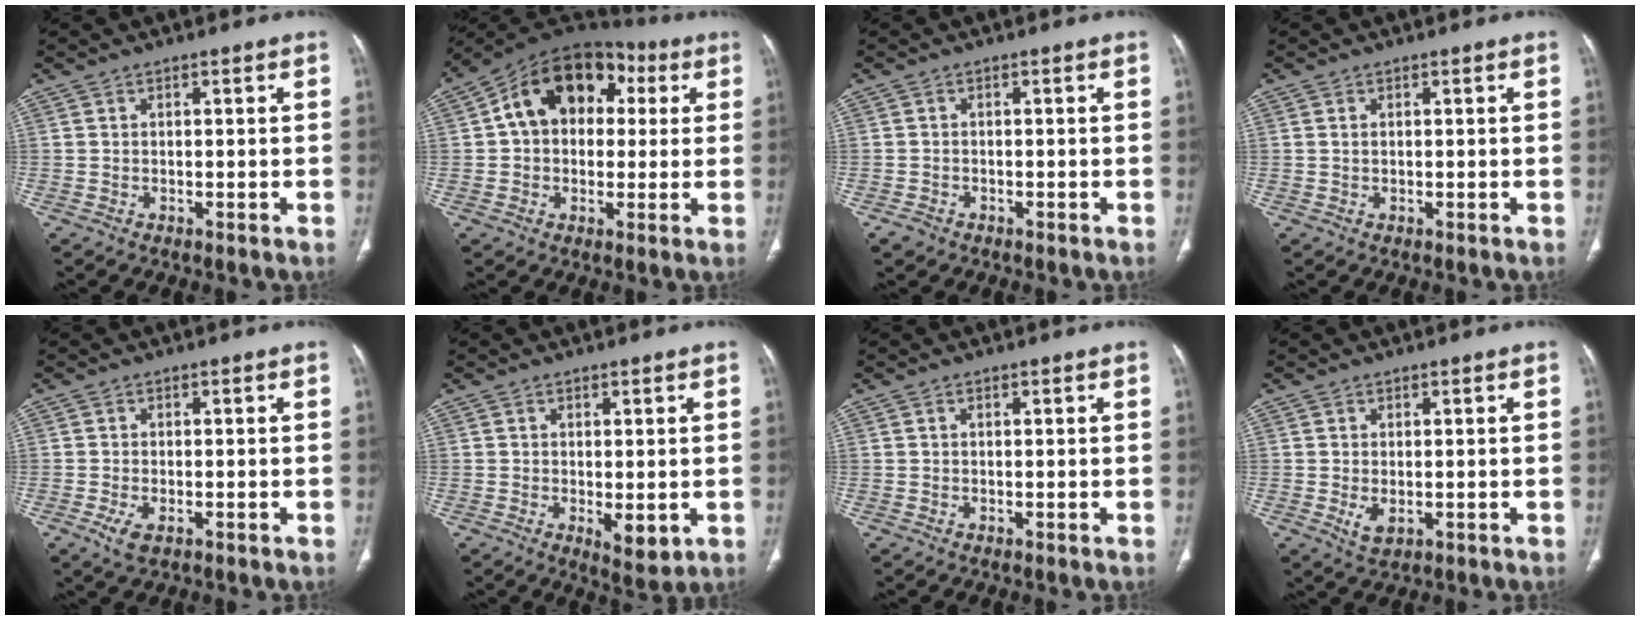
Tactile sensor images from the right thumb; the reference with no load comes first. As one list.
[{"total": 17.2, "force": [4.0, 12.1, 11.5], "torque": [-0.149, 0.036, 0.056]}, {"total": 1.8, "force": [-1.2, 1.2, 0.5], "torque": [-0.012, 0.001, -0.018]}, {"total": 0.7, "force": [0.1, 0.5, 0.5], "torque": [-0.016, 0.003, 0.006]}, {"total": 3.2, "force": [-1.3, 1.6, 2.5], "torque": [-0.055, -0.005, -0.020]}, {"total": 4.6, "force": [-0.9, 2.0, 4.1], "torque": [-0.056, -0.015, -0.004]}, {"total": 0.0}, {"total": 2.8, "force": [-0.5, 1.6, 2.3], "torque": [-0.042, -0.008, 0.001]}]